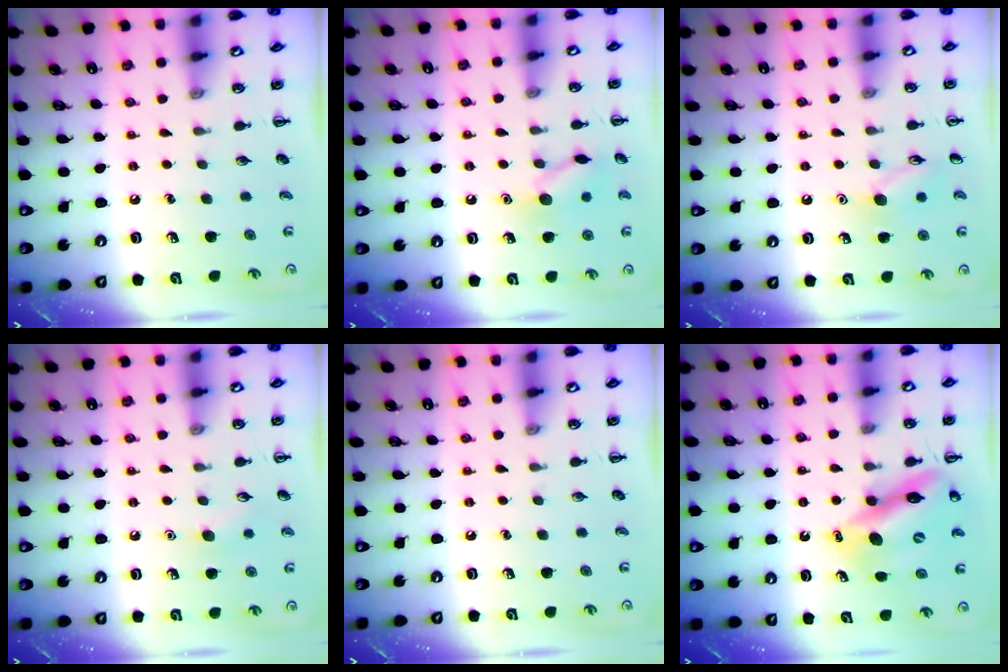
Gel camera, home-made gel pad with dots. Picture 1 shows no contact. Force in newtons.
{"total": 9.9, "press": 9.9, "slide": 0.8}
{"total": 8.3, "press": 8.3, "slide": 0.8}
{"total": 5.5, "press": 5.4, "slide": 1.3}
{"total": 0.0}
{"total": 12.4, "press": 11.9, "slide": 3.5}